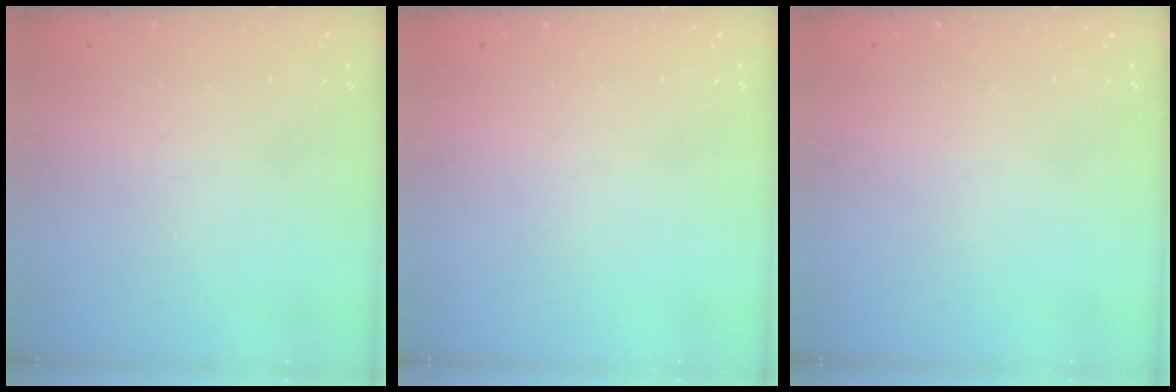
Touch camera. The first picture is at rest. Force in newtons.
{"total": 0.0}
{"total": 0.0}